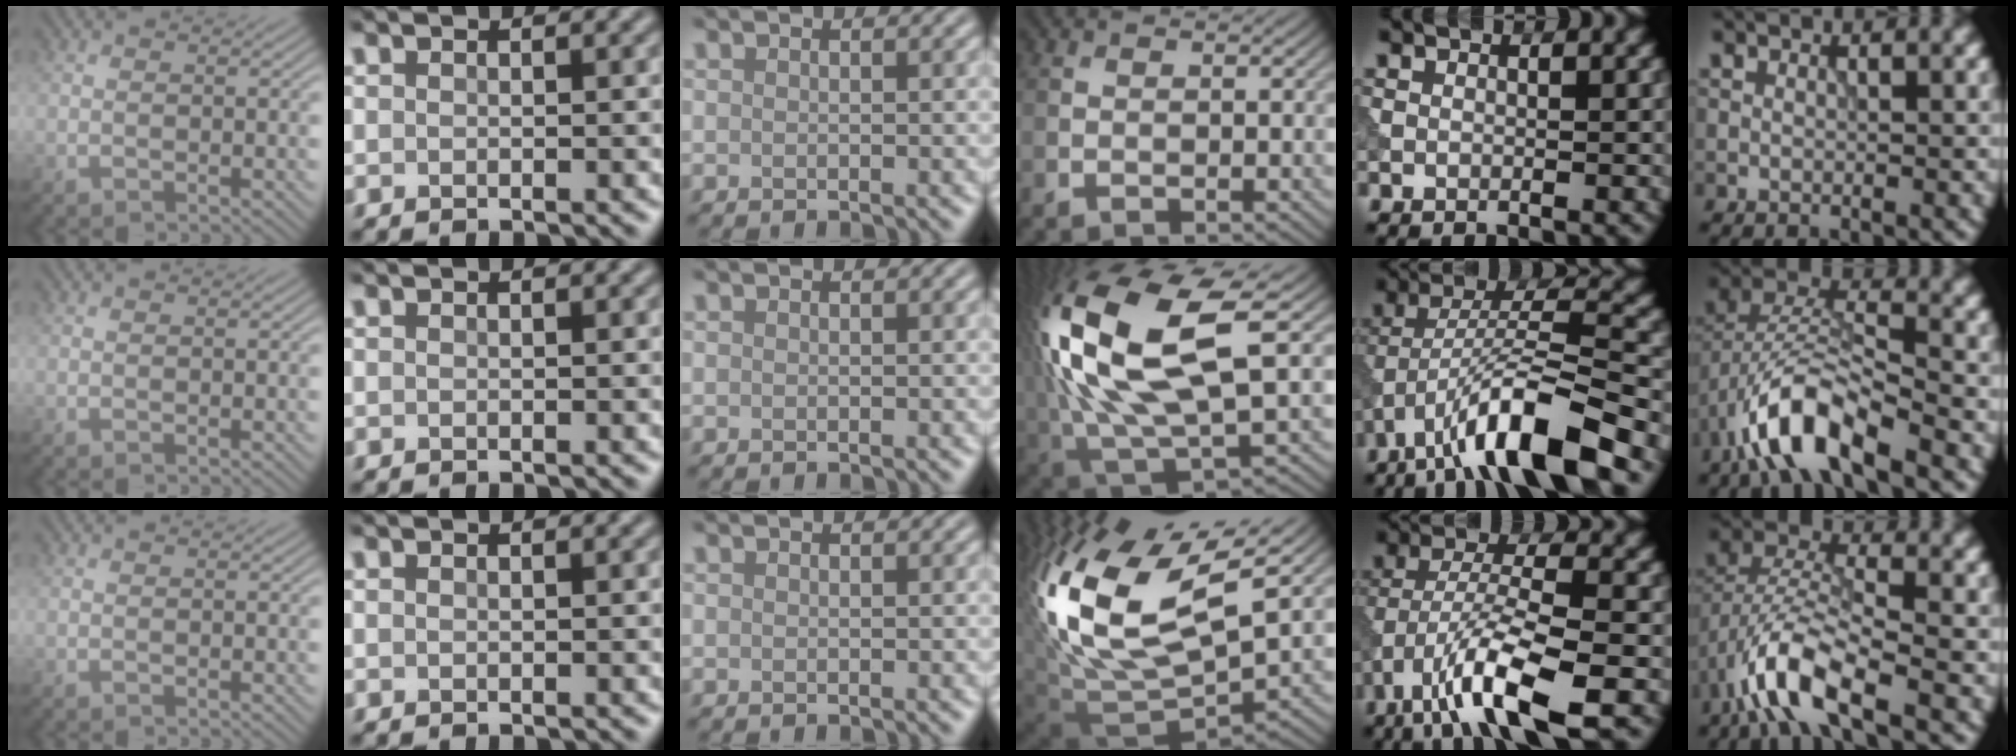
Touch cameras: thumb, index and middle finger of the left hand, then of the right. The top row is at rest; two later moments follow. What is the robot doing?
{"motion": "dispense", "object": "syringe"}